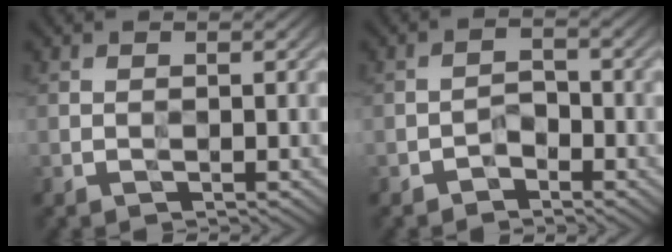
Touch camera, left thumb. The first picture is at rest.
{"total": 2.2, "force": [-1.6, 1.3, 0.8], "torque": [-0.009, 0.007, -0.034]}